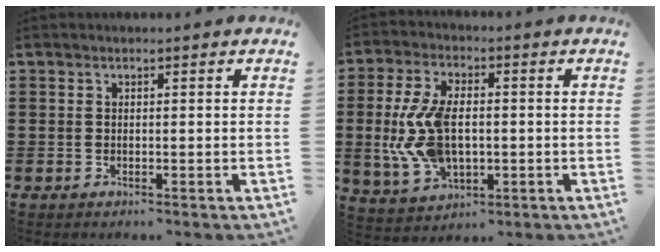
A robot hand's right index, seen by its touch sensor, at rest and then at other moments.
{"total": 10.6, "force": [-0.5, 5.8, 8.8], "torque": [-0.213, -0.002, -0.015]}